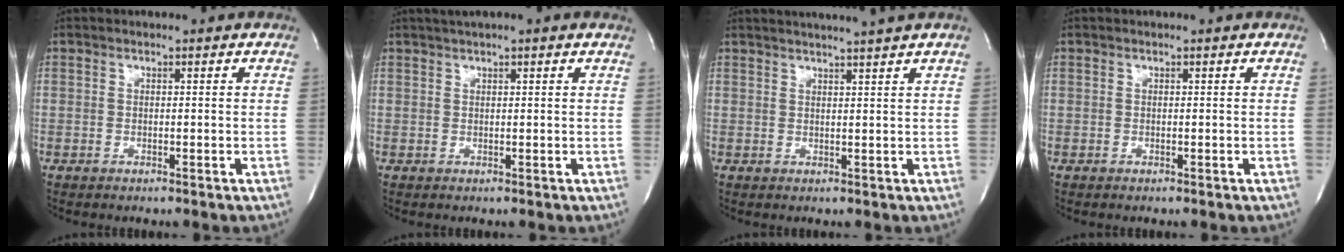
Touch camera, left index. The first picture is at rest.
{"total": 3.4, "force": [2.6, 0.0, 2.3], "torque": [-0.036, 0.023, 0.040]}
{"total": 7.1, "force": [6.2, -1.6, 3.0], "torque": [-0.038, 0.004, 0.073]}
{"total": 0.0}